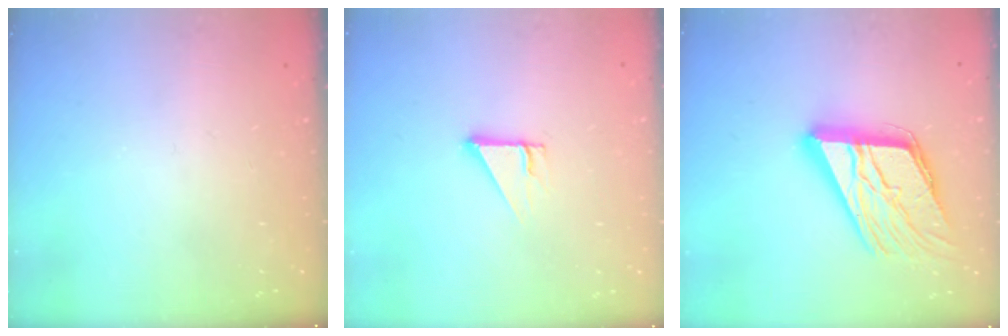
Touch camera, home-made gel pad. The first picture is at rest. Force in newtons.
{"total": 2.7, "press": 2.7, "slide": 0.0}
{"total": 19.6, "press": 19.5, "slide": 1.9}